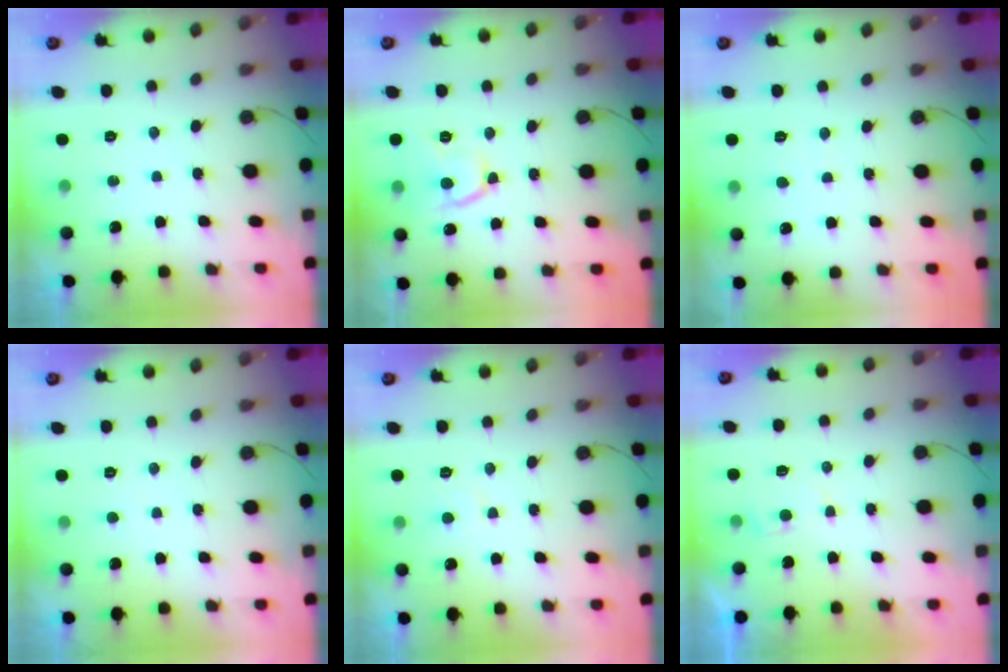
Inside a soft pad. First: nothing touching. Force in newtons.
{"total": 11.8, "press": 11.8, "slide": 1.1}
{"total": 2.9, "press": 2.9, "slide": 0.3}
{"total": 1.4, "press": 1.4, "slide": 0.2}
{"total": 4.5, "press": 4.5, "slide": 0.5}
{"total": 2.3, "press": 2.3, "slide": 0.2}